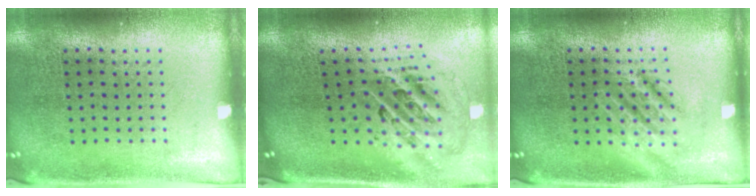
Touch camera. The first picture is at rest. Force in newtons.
{"total": 2.9, "press": 1.9, "slide": 2.1}
{"total": 2.7, "press": 2.6, "slide": 0.4}